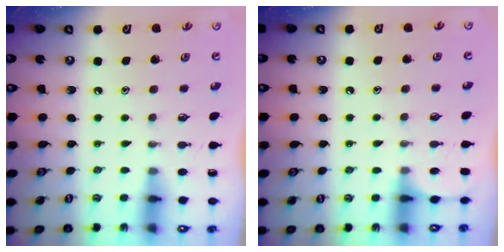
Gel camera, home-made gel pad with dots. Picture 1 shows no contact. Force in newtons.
{"total": 5.9, "press": 5.8, "slide": 0.7}